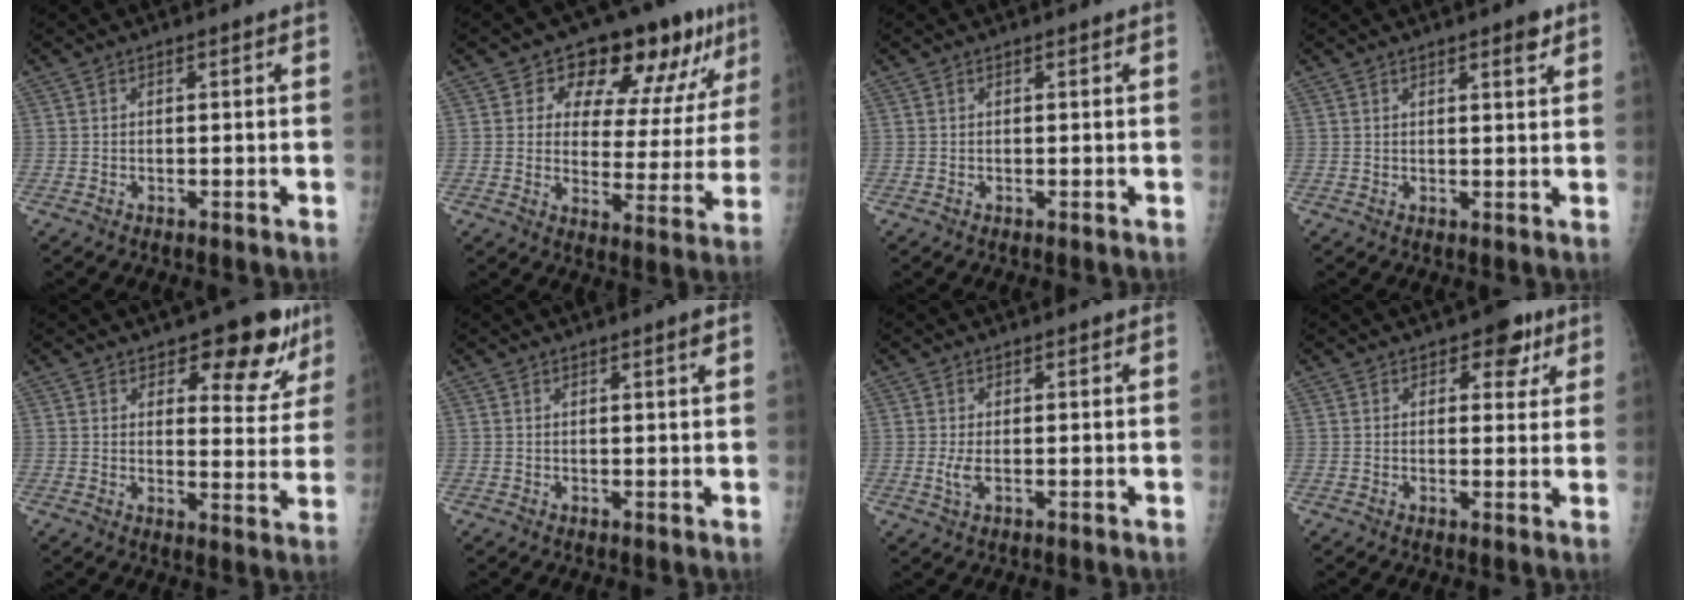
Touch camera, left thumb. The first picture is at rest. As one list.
[{"total": 17.0, "force": [9.8, 8.6, 11.0], "torque": [-0.087, -0.031, 0.136]}, {"total": 0.0}, {"total": 2.8, "force": [1.8, 0.7, 2.0], "torque": [-0.021, -0.011, 0.025]}, {"total": 11.9, "force": [7.8, 5.5, 7.1], "torque": [-0.034, -0.044, 0.105]}, {"total": 1.3, "force": [1.0, 0.0, 0.9], "torque": [-0.009, -0.007, 0.014]}, {"total": 2.1, "force": [0.1, 0.9, 1.9], "torque": [-0.045, -0.006, 0.004]}, {"total": 5.9, "force": [3.3, 3.5, 3.3], "torque": [-0.006, -0.011, 0.039]}]